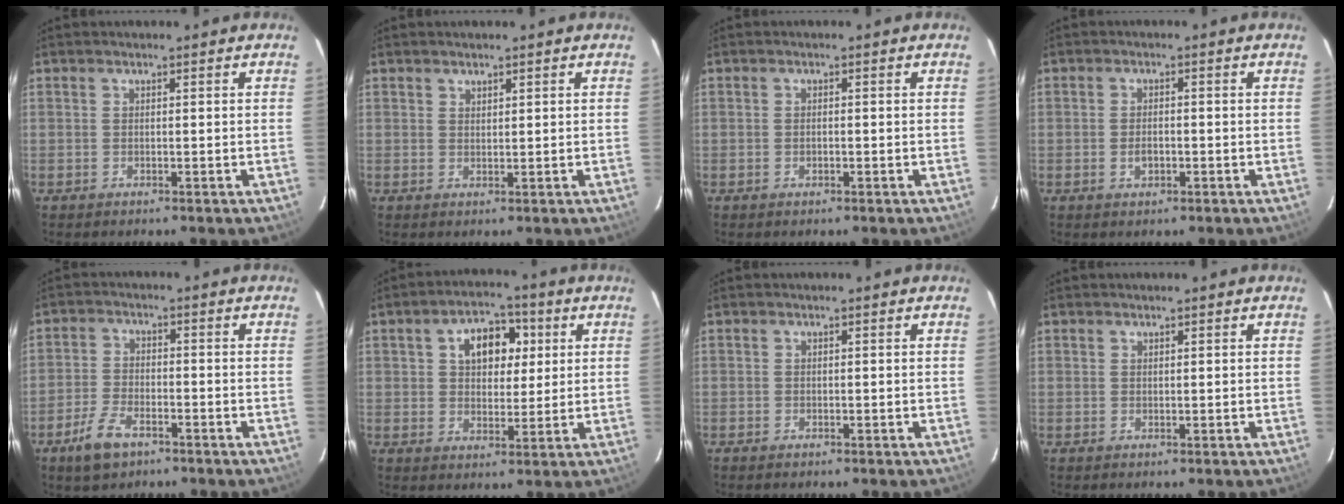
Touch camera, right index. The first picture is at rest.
{"total": 1.1, "force": [0.9, 0.5, 0.1], "torque": [-0.002, 0.001, 0.017]}
{"total": 0.7, "force": [-0.3, 0.5, 0.4], "torque": [-0.008, 0.000, -0.004]}
{"total": 2.3, "force": [-0.8, 1.5, 1.6], "torque": [-0.030, -0.001, -0.013]}
{"total": 6.7, "force": [-4.3, 3.3, 4.0], "torque": [-0.101, -0.002, -0.082]}
{"total": 9.1, "force": [2.9, 6.1, 6.0], "torque": [-0.105, 0.027, 0.050]}
{"total": 0.5, "force": [-0.4, 0.3, 0.1], "torque": [-0.003, -0.002, -0.008]}
{"total": 0.6, "force": [0.4, 0.4, -0.1], "torque": [0.003, 0.002, 0.006]}